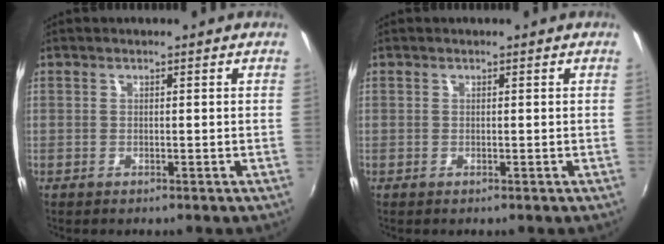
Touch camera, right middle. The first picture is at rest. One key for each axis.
{"total": 0.0}